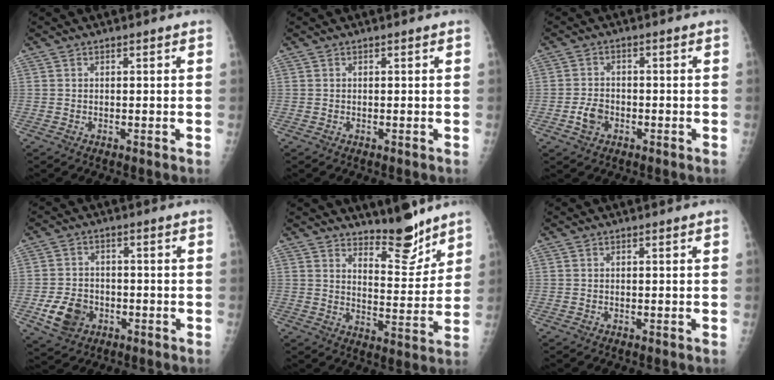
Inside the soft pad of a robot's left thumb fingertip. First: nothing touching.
{"total": 0.0}
{"total": 3.8, "force": [-1.4, 2.8, 2.1], "torque": [-0.033, 0.010, -0.026]}
{"total": 7.4, "force": [-2.6, 5.7, 3.8], "torque": [-0.058, 0.010, -0.042]}
{"total": 9.3, "force": [7.9, 2.7, 4.0], "torque": [-0.032, -0.072, 0.129]}
{"total": 0.0}